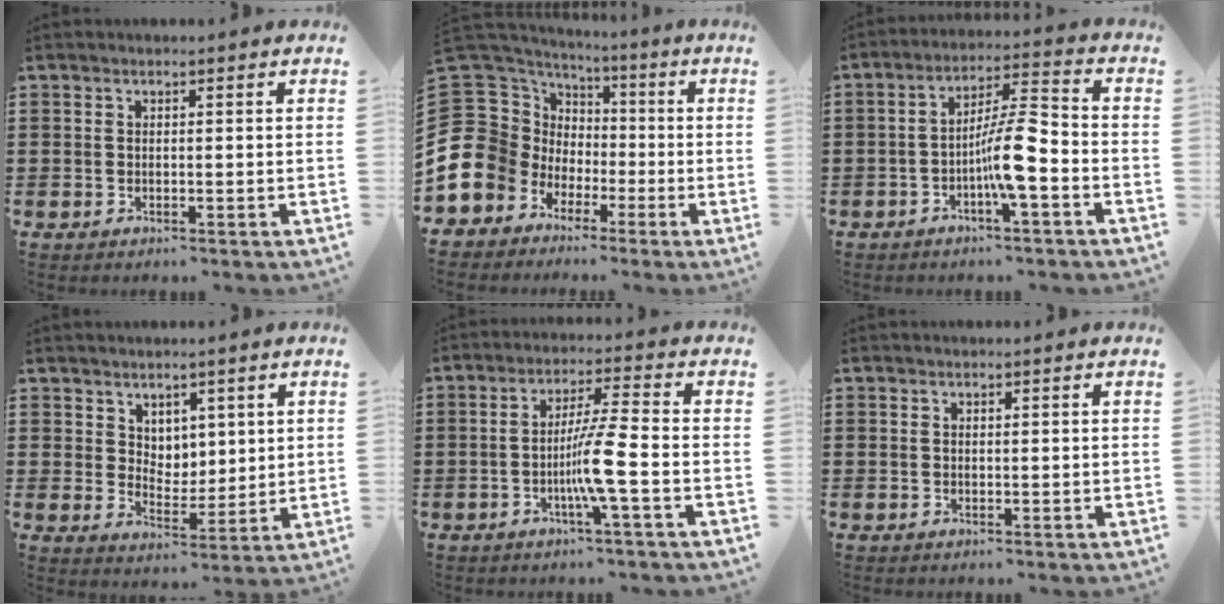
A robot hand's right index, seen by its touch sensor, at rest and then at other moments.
{"total": 13.7, "force": [-4.3, 12.5, 3.9], "torque": [-0.148, -0.010, -0.071]}
{"total": 8.7, "force": [-2.9, 1.4, 8.1], "torque": [-0.150, 0.005, -0.054]}
{"total": 4.4, "force": [3.2, 3.0, 0.1], "torque": [-0.020, -0.001, 0.061]}
{"total": 7.3, "force": [-2.4, -0.5, 6.9], "torque": [-0.131, -0.012, -0.048]}
{"total": 0.0}